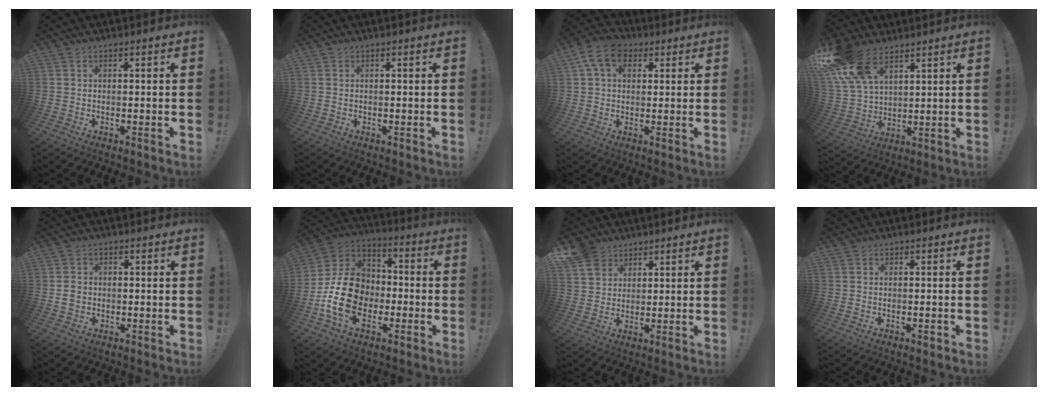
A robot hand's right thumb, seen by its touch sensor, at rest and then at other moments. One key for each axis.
{"total": 0.0}
{"total": 10.5, "fx": 4.1, "fy": 7.3, "fz": 6.3, "tx": -0.105, "ty": 0.003, "tz": 0.081}
{"total": 17.0, "fx": 10.5, "fy": 9.5, "fz": 9.3, "tx": -0.181, "ty": -0.053, "tz": 0.198}
{"total": 3.2, "fx": -0.1, "fy": 2.7, "fz": 1.7, "tx": -0.018, "ty": 0.005, "tz": -0.003}
{"total": 19.5, "fx": -4.6, "fy": 14.5, "fz": 12.1, "tx": -0.218, "ty": 0.031, "tz": -0.068}
{"total": 8.0, "fx": 5.4, "fy": 5.5, "fz": 1.9, "tx": -0.029, "ty": -0.031, "tz": 0.107}
{"total": 0.7, "fx": 0.3, "fy": 0.4, "fz": 0.5, "tx": -0.006, "ty": 0.001, "tz": 0.005}